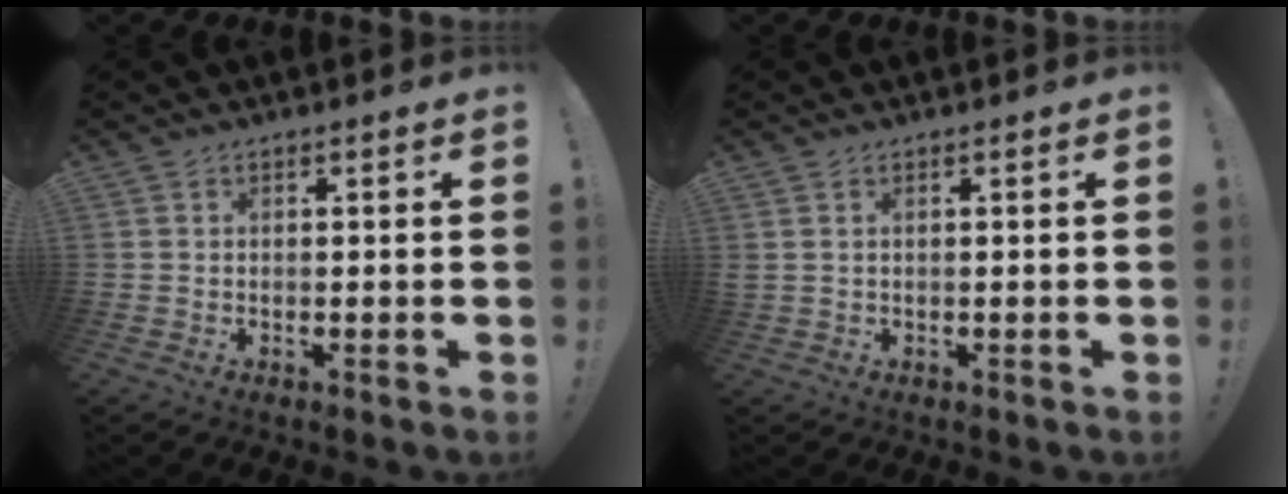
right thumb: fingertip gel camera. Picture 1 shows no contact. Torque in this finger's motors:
{"motor_torque": [0.81, 0.80, 0.45, -0.26, 0.26]}